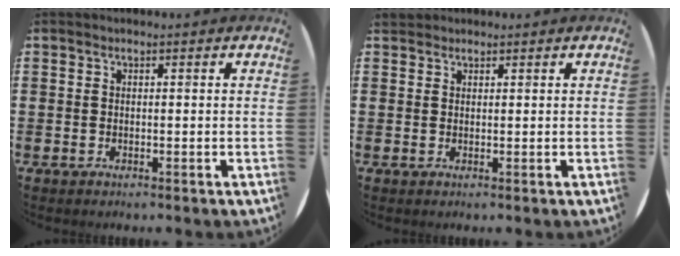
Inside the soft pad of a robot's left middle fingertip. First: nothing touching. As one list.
[{"total": 1.0, "force": [0.9, 0.3, 0.0], "torque": [-0.002, 0.003, 0.019]}]